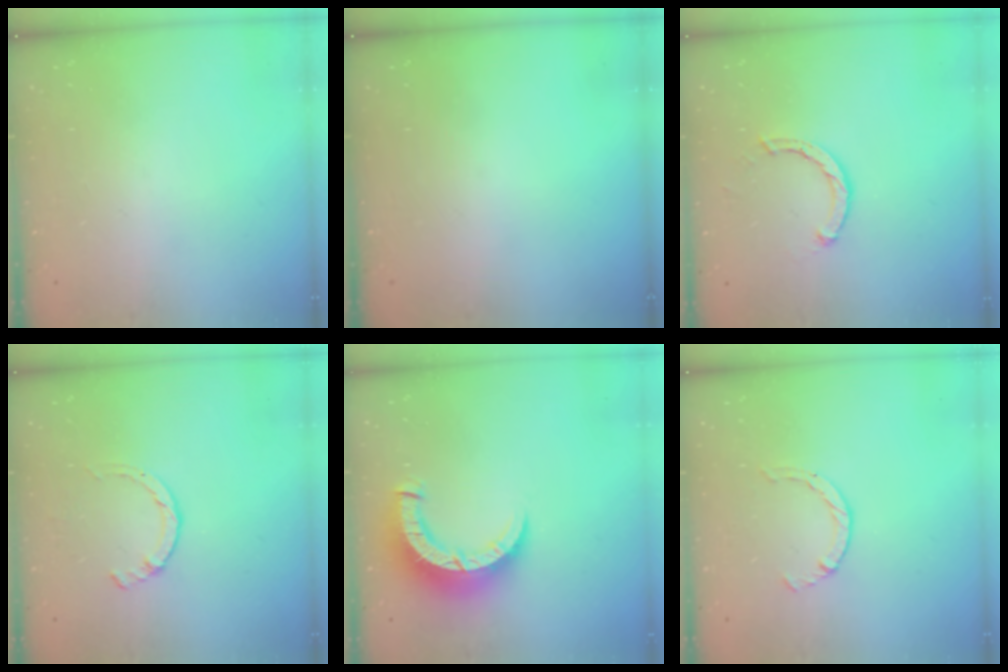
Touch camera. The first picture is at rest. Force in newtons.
{"total": 0.0}
{"total": 2.1, "press": 2.1, "slide": 0.1}
{"total": 1.4, "press": 1.3, "slide": 0.3}
{"total": 9.4, "press": 9.3, "slide": 1.0}
{"total": 2.1, "press": 2.1, "slide": 0.3}